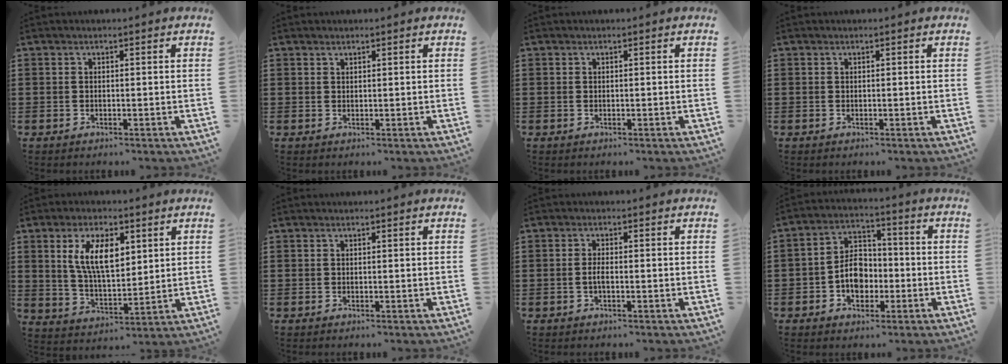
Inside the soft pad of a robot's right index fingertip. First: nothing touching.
{"total": 0.6, "force": [0.5, 0.4, 0.1], "torque": [-0.003, 0.001, 0.010]}
{"total": 0.0}
{"total": 0.0}
{"total": 8.6, "force": [3.4, 3.8, 7.0], "torque": [-0.148, 0.012, 0.059]}
{"total": 0.0}
{"total": 1.8, "force": [-0.4, 0.4, 1.7], "torque": [-0.040, -0.003, -0.011]}
{"total": 6.4, "force": [-1.6, 4.6, 4.2], "torque": [-0.065, 0.006, -0.031]}